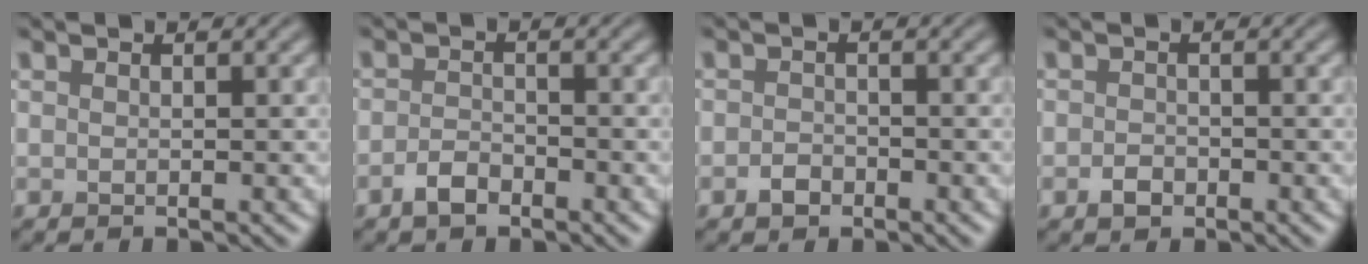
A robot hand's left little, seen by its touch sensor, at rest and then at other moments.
{"total": 2.0, "force": [-1.5, 1.0, 0.9], "torque": [-0.015, 0.004, -0.033]}
{"total": 1.5, "force": [-1.0, 1.0, 0.5], "torque": [-0.006, 0.001, -0.025]}
{"total": 1.5, "force": [-0.8, 1.1, 0.7], "torque": [-0.009, -0.001, -0.022]}